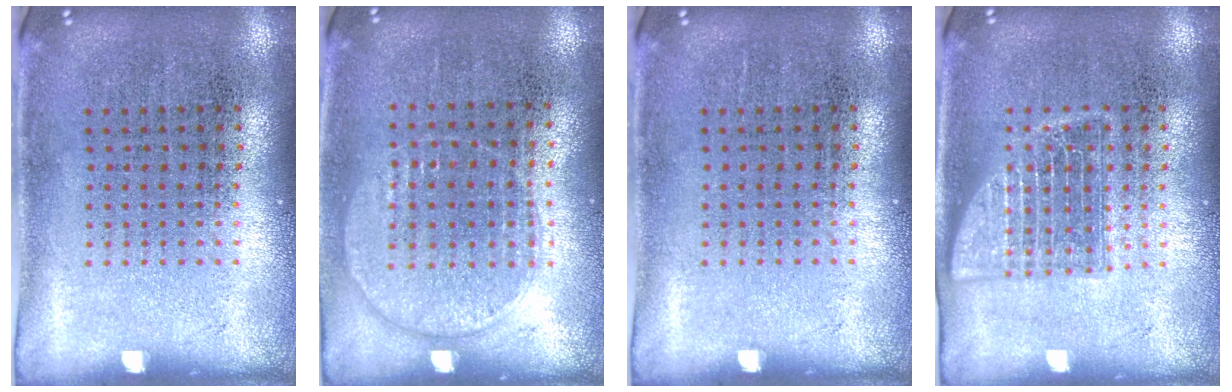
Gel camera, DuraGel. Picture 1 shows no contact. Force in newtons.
{"total": 1.0, "press": 0.9, "slide": 0.4}
{"total": 0.0}
{"total": 2.5, "press": 2.5, "slide": 0.4}